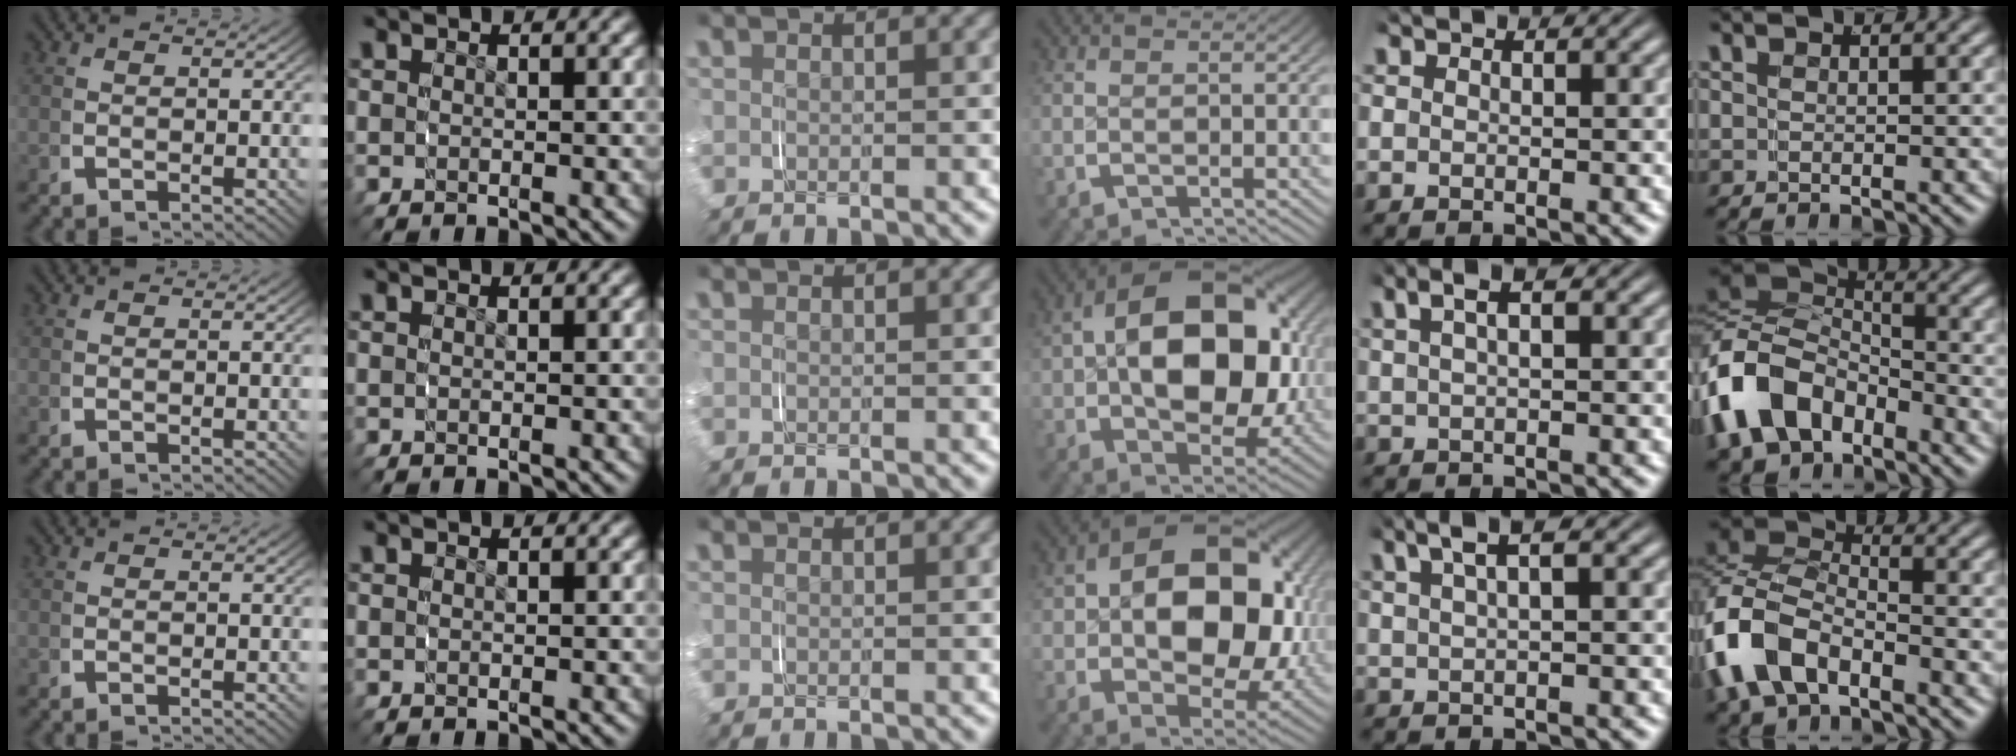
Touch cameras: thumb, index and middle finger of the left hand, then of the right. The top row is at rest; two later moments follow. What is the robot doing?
{"motion": "grasp_and_lifting", "object": "shorts"}